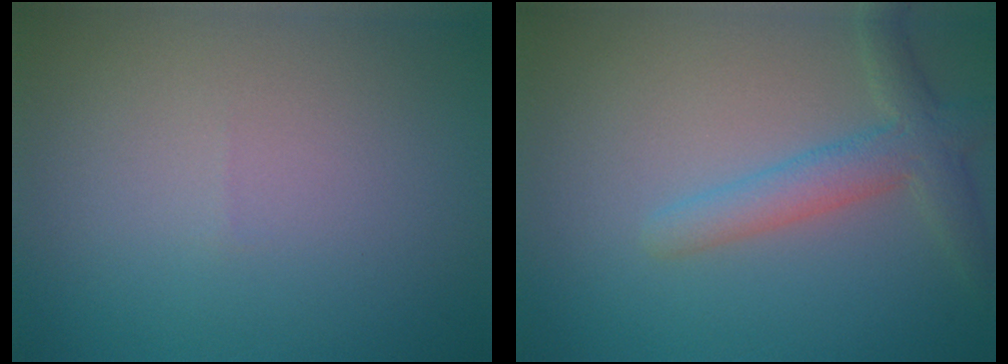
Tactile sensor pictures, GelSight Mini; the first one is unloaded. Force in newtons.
{"total": 3.4, "press": 3.4, "slide": 0.3}